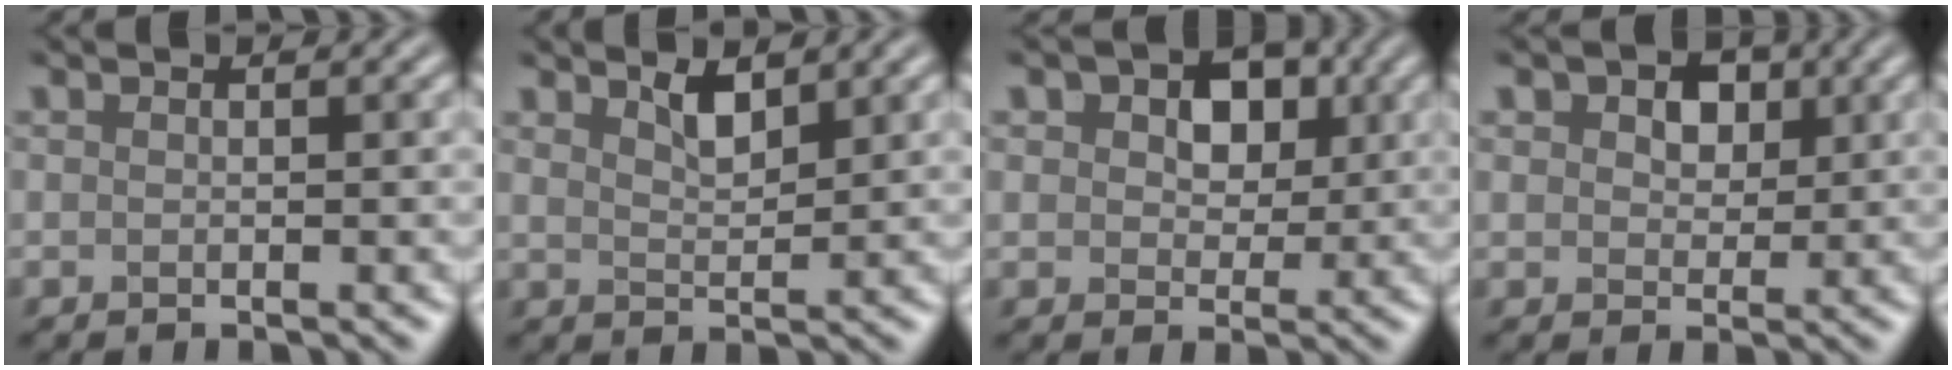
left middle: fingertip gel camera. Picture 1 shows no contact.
{"total": 1.6, "force": [1.5, -0.2, 0.2], "torque": [-0.021, 0.009, 0.045]}
{"total": 4.4, "force": [2.2, 3.0, 2.3], "torque": [-0.054, 0.023, 0.034]}
{"total": 3.3, "force": [2.2, 2.2, 1.2], "torque": [-0.042, 0.025, 0.033]}